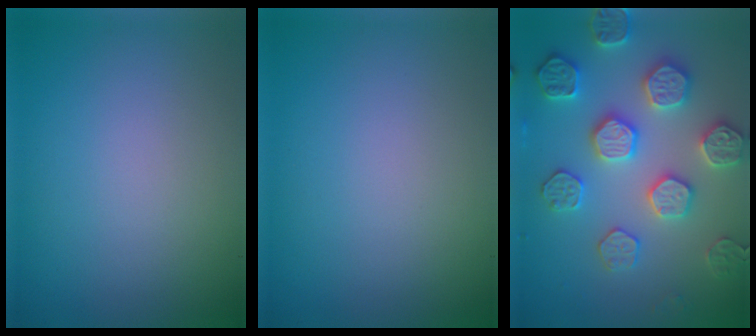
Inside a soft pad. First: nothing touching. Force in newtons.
{"total": 0.0}
{"total": 5.4, "press": 5.3, "slide": 1.2}